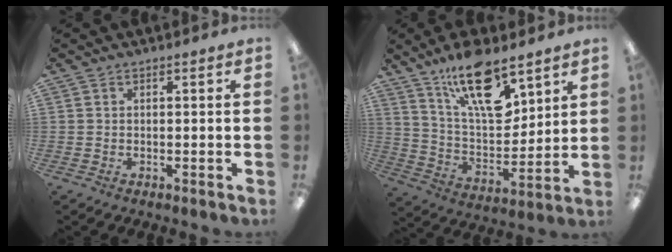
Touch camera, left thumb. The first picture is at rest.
{"total": 18.9, "force": [11.9, 7.9, 12.3], "torque": [-0.198, -0.061, 0.201]}